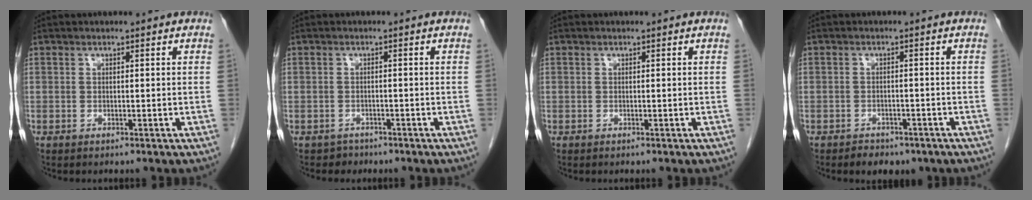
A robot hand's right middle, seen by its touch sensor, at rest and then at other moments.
{"total": 1.6, "force": [-1.1, 1.0, -0.4], "torque": [0.001, 0.005, -0.018]}
{"total": 0.0}
{"total": 4.4, "force": [-3.3, 2.5, 1.6], "torque": [-0.018, 0.003, -0.036]}